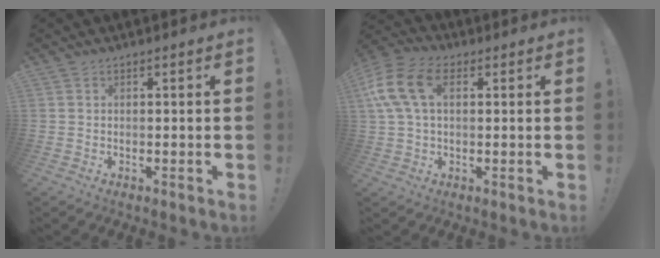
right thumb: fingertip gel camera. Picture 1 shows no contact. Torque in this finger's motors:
{"motor_torque": [-0.18, 0.95, 1.45, 0.17, 0.57]}